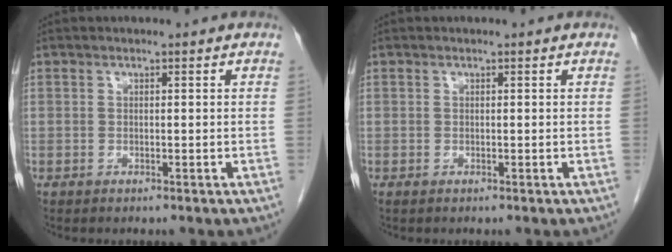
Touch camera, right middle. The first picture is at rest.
{"total": 0.0}